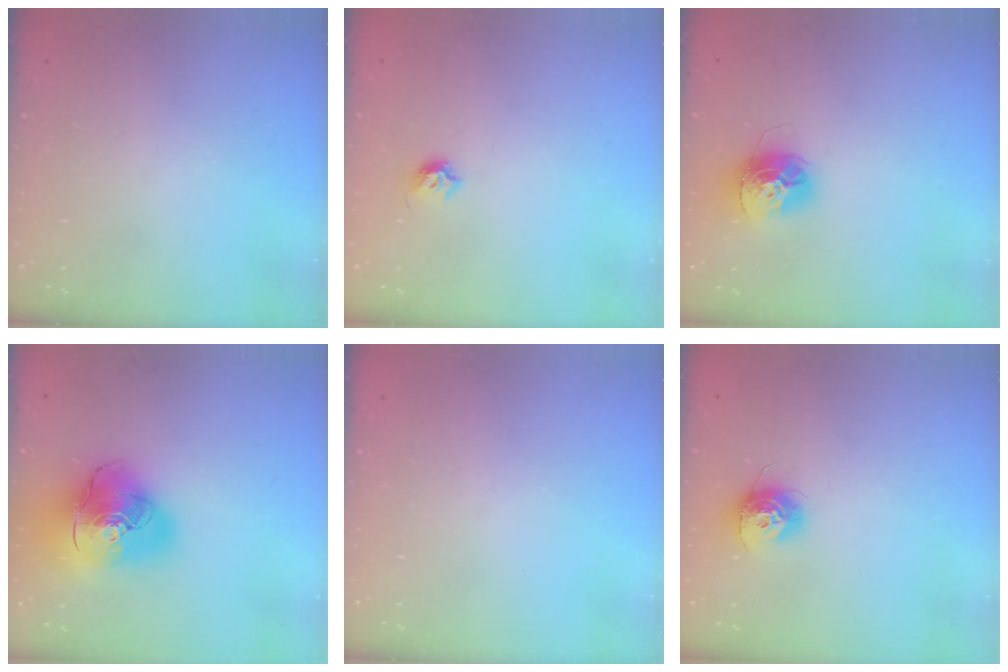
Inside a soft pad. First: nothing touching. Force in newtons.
{"total": 5.0, "press": 4.9, "slide": 0.7}
{"total": 13.0, "press": 12.9, "slide": 1.2}
{"total": 22.5, "press": 22.3, "slide": 3.4}
{"total": 0.0}
{"total": 10.2, "press": 10.2, "slide": 0.4}